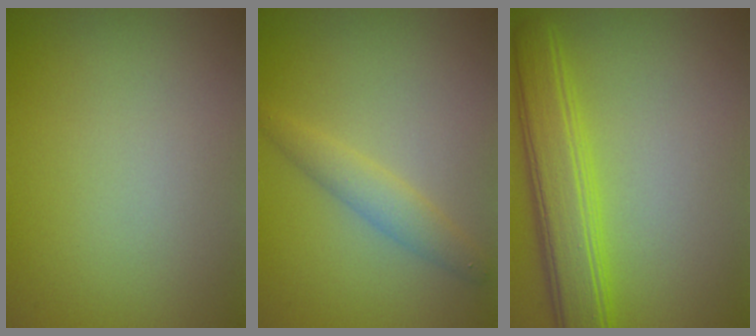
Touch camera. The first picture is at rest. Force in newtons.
{"total": 2.1, "press": 2.1, "slide": 0.0}
{"total": 5.6, "press": 5.6, "slide": 0.1}